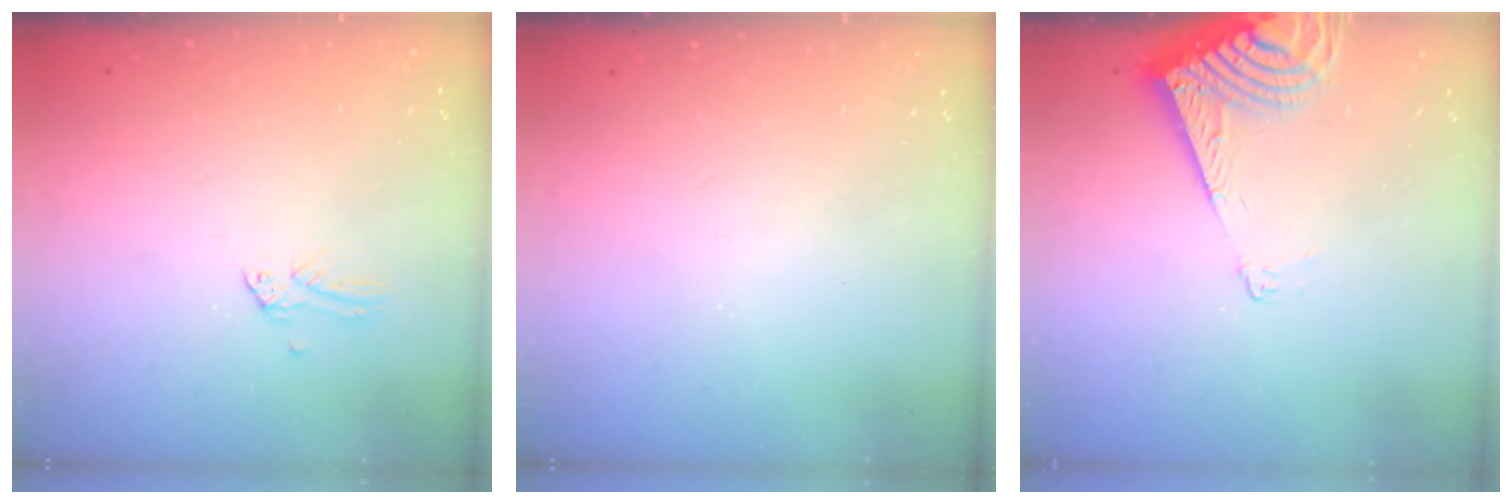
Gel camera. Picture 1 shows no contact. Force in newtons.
{"total": 0.0}
{"total": 9.1, "press": 9.1, "slide": 1.2}